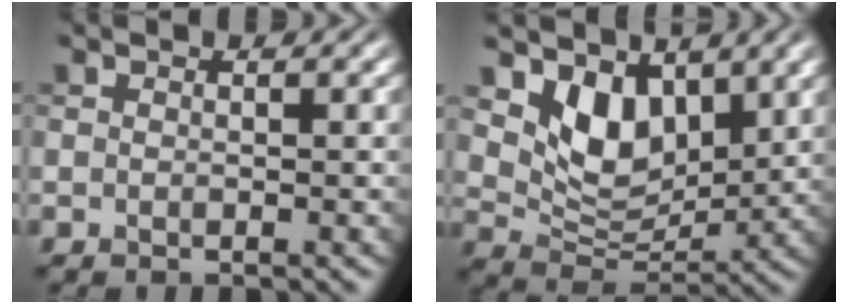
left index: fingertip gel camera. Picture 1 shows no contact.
{"total": 5.4, "force": [2.6, 3.5, 3.2], "torque": [-0.069, -0.021, 0.045]}